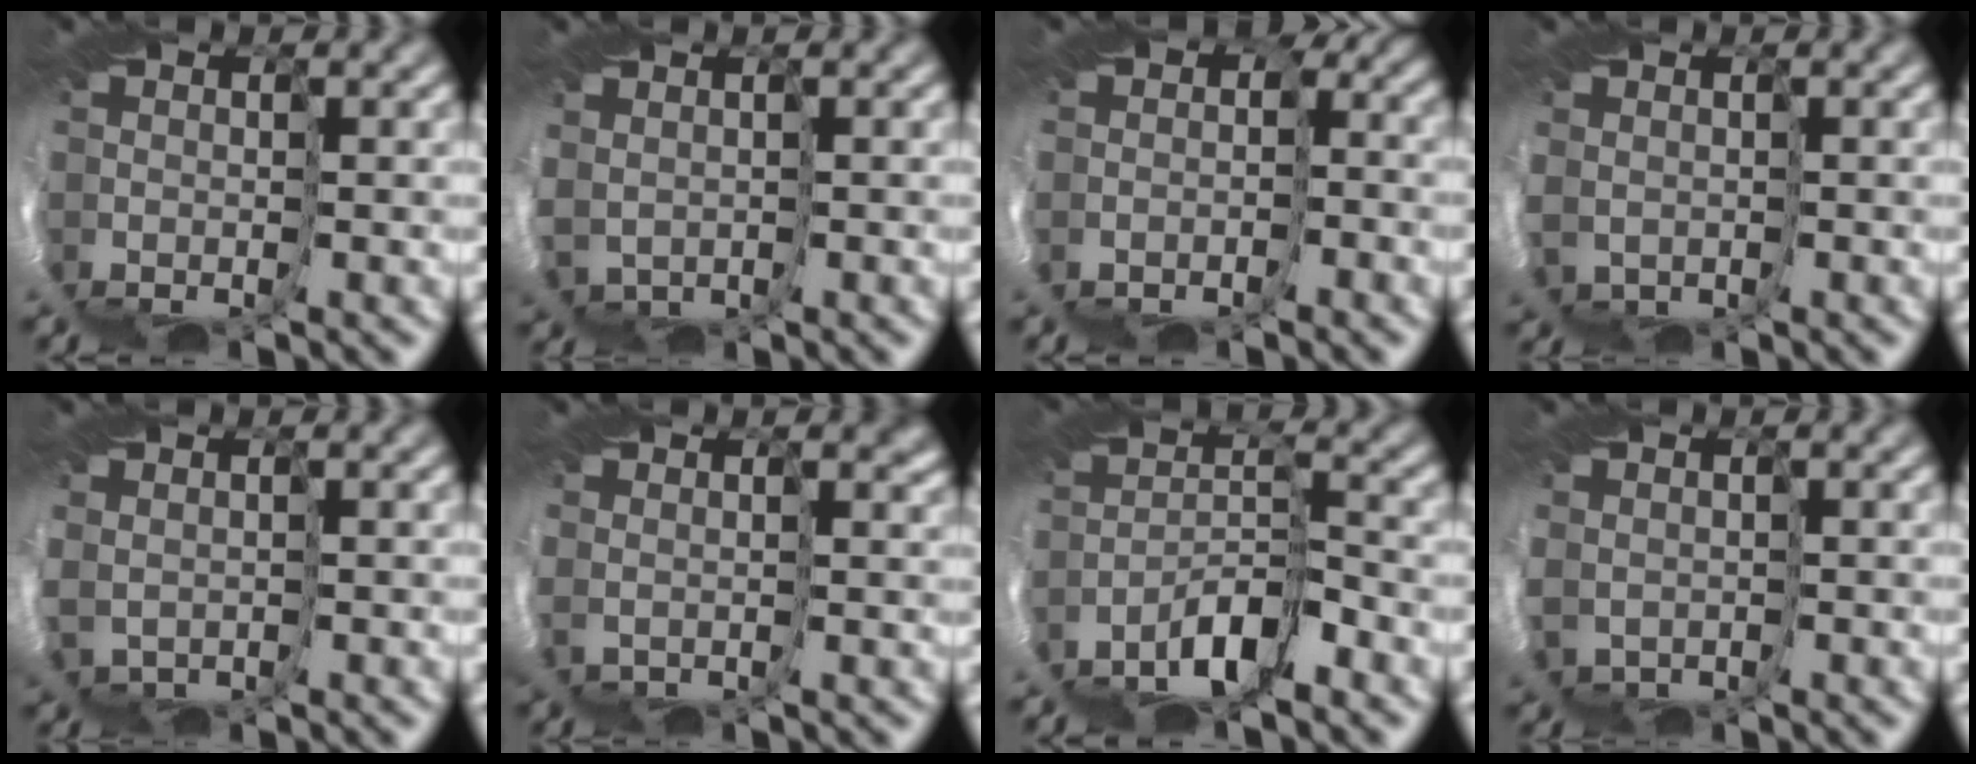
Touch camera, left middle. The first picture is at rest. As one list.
[{"total": 4.2, "force": [1.5, 3.5, 1.6], "torque": [-0.068, -0.015, 0.018]}, {"total": 2.2, "force": [-1.0, 1.2, 1.5], "torque": [-0.040, -0.003, 0.013]}, {"total": 3.9, "force": [0.2, 3.7, 1.4], "torque": [-0.067, -0.012, 0.001]}, {"total": 3.6, "force": [1.4, 3.0, 1.4], "torque": [-0.060, -0.010, 0.015]}, {"total": 3.4, "force": [3.0, 0.5, 1.5], "torque": [-0.025, -0.004, 0.063]}, {"total": 4.3, "force": [-2.7, -3.2, 0.6], "torque": [-0.013, -0.011, -0.031]}, {"total": 5.3, "force": [0.1, 4.9, 2.0], "torque": [-0.083, -0.019, -0.001]}]